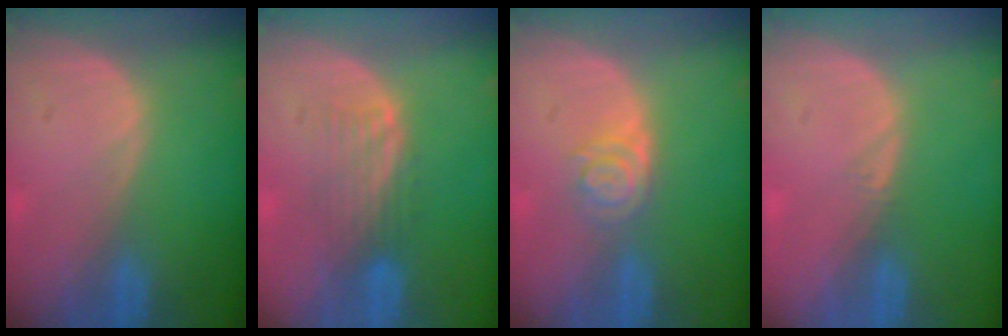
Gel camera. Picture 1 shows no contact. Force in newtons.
{"total": 4.6, "press": 4.0, "slide": 2.3}
{"total": 4.1, "press": 3.6, "slide": 1.9}
{"total": 0.5, "press": 0.5, "slide": 0.2}